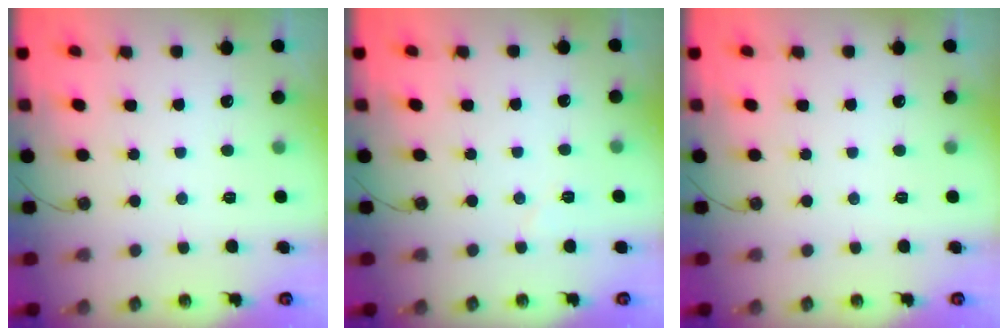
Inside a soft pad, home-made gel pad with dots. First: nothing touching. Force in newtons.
{"total": 3.4, "press": 3.0, "slide": 1.6}
{"total": 0.0}